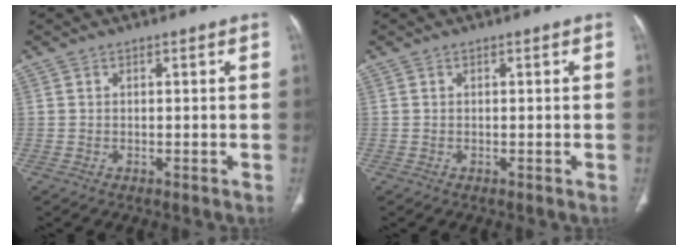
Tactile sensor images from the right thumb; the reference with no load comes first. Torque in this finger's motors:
{"motor_torque": [0.00, 0.00, -0.15, 0.14, 0.03]}